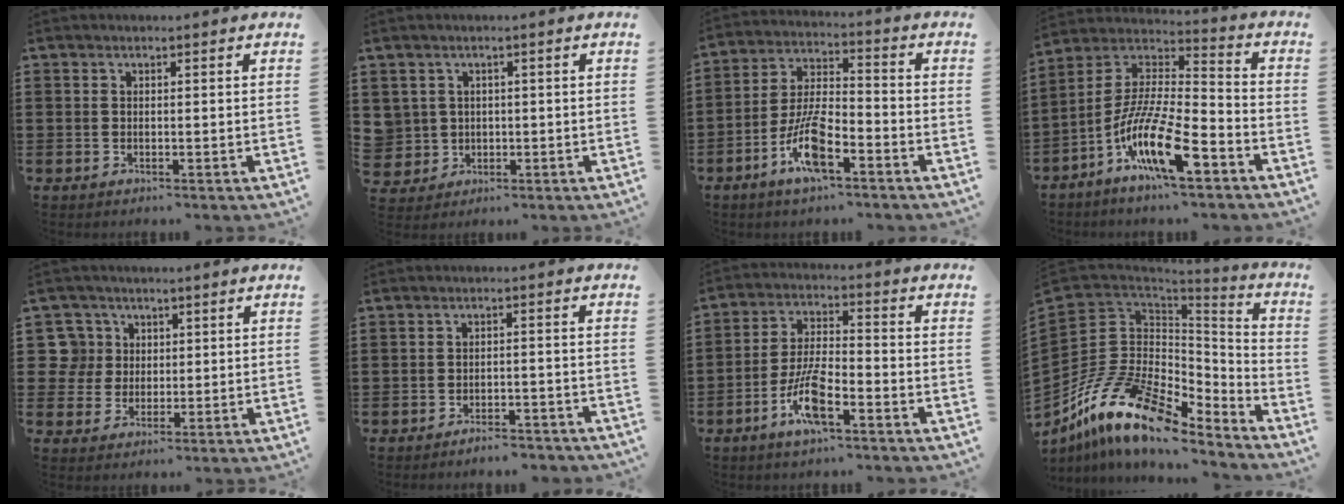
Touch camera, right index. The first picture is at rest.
{"total": 2.8, "force": [0.5, 2.8, 0.0], "torque": [-0.018, 0.008, 0.009]}
{"total": 9.1, "force": [-4.8, 2.8, 7.2], "torque": [-0.159, 0.000, -0.090]}
{"total": 14.8, "force": [-8.7, 3.3, 11.5], "torque": [-0.245, -0.001, -0.163]}
{"total": 5.8, "force": [1.4, 5.6, 1.1], "torque": [-0.048, 0.012, 0.023]}
{"total": 2.9, "force": [-2.8, 0.1, 0.5], "torque": [-0.011, 0.002, -0.057]}
{"total": 7.9, "force": [-4.2, 2.2, 6.3], "torque": [-0.140, -0.004, -0.080]}
{"total": 17.2, "force": [-10.1, 9.1, 10.5], "torque": [-0.237, 0.025, -0.183]}